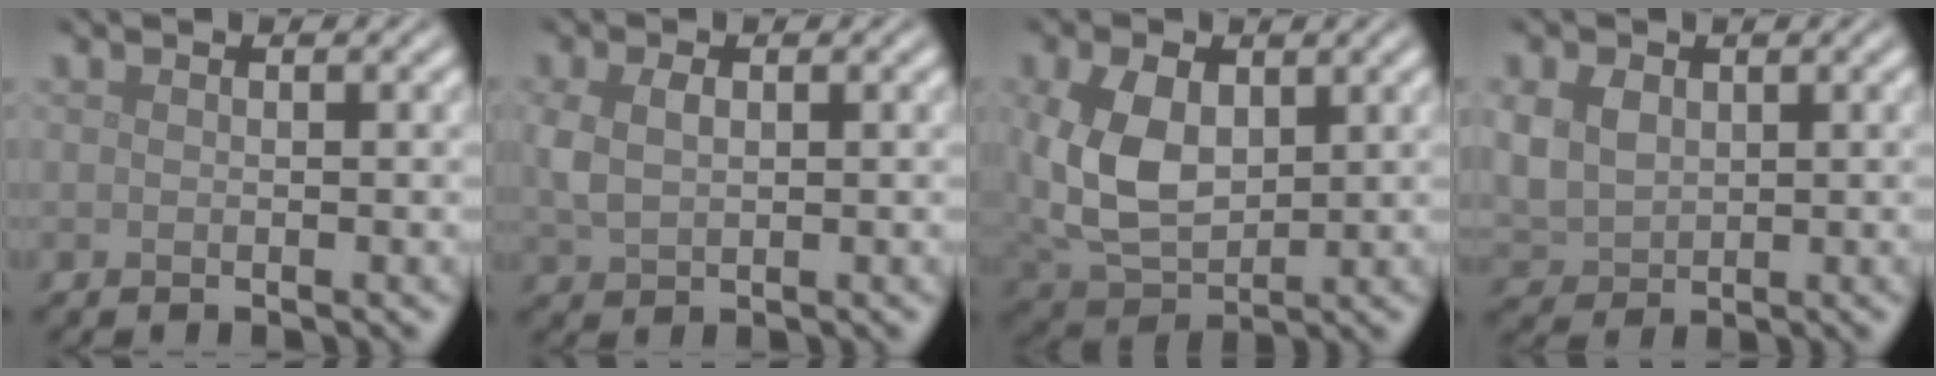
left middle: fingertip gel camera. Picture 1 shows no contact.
{"total": 2.6, "force": [0.4, 1.8, 1.9], "torque": [-0.050, 0.000, 0.012]}
{"total": 7.5, "force": [1.2, 5.0, 5.5], "torque": [-0.134, -0.003, 0.029]}
{"total": 3.7, "force": [0.9, 2.9, 2.1], "torque": [-0.055, 0.001, 0.019]}